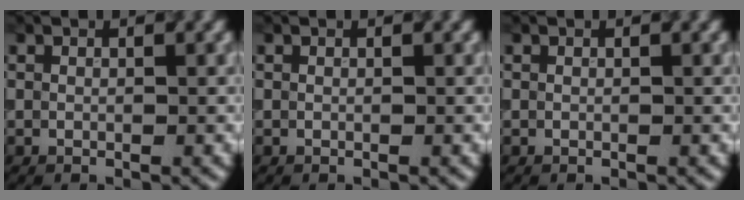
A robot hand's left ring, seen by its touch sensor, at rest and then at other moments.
{"total": 0.0}
{"total": 0.0}